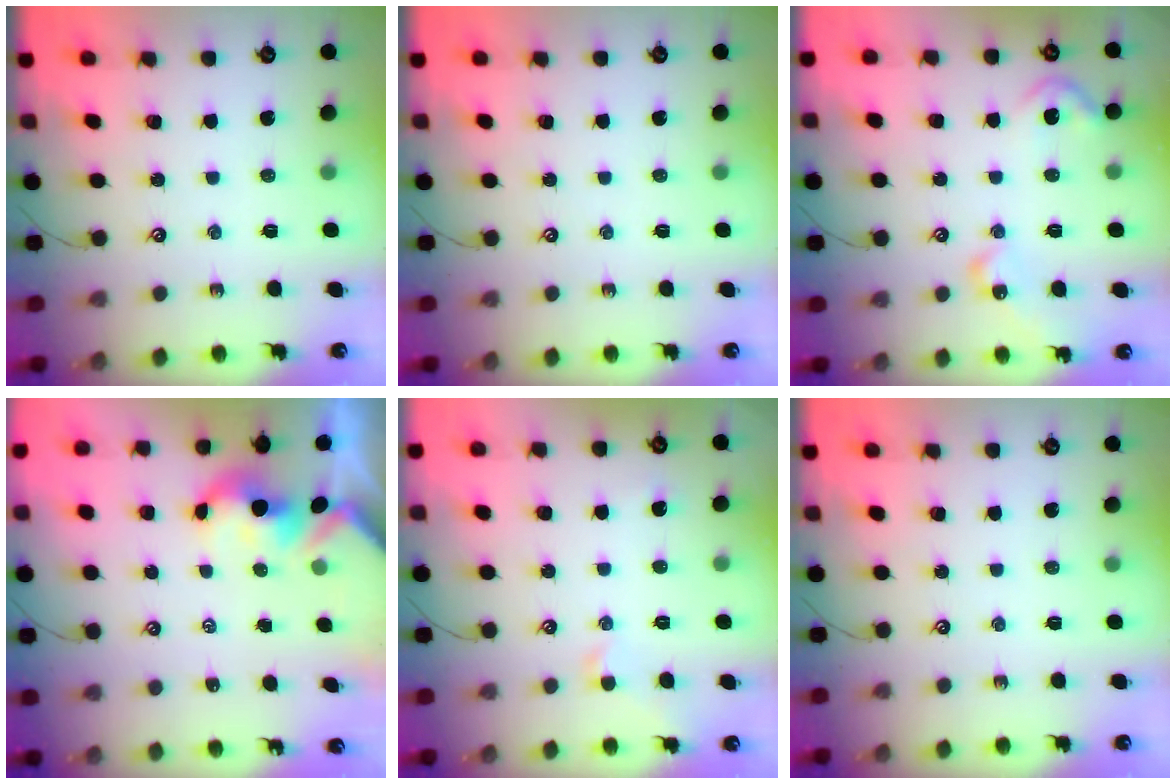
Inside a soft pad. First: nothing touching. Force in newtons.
{"total": 0.0}
{"total": 8.5, "press": 8.4, "slide": 1.0}
{"total": 2.7, "press": 2.7, "slide": 0.6}
{"total": 1.0, "press": 0.8, "slide": 0.6}
{"total": 0.0}